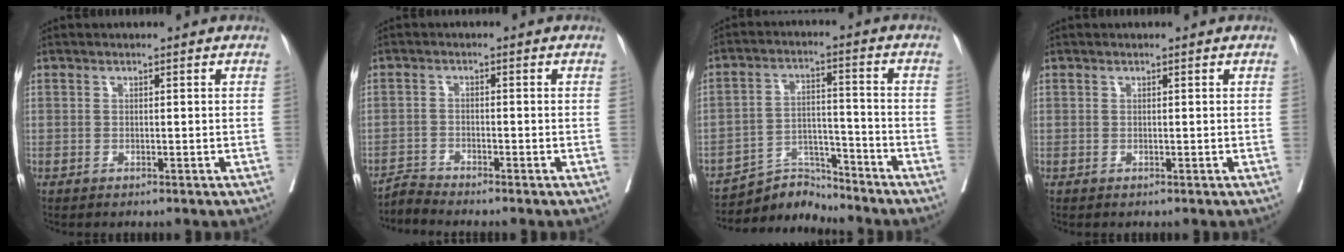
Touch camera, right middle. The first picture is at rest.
{"total": 2.5, "force": [-2.2, -0.8, -0.6], "torque": [0.014, -0.017, -0.045]}
{"total": 6.8, "force": [-6.7, 0.6, -1.1], "torque": [0.018, 0.018, -0.118]}
{"total": 0.0}